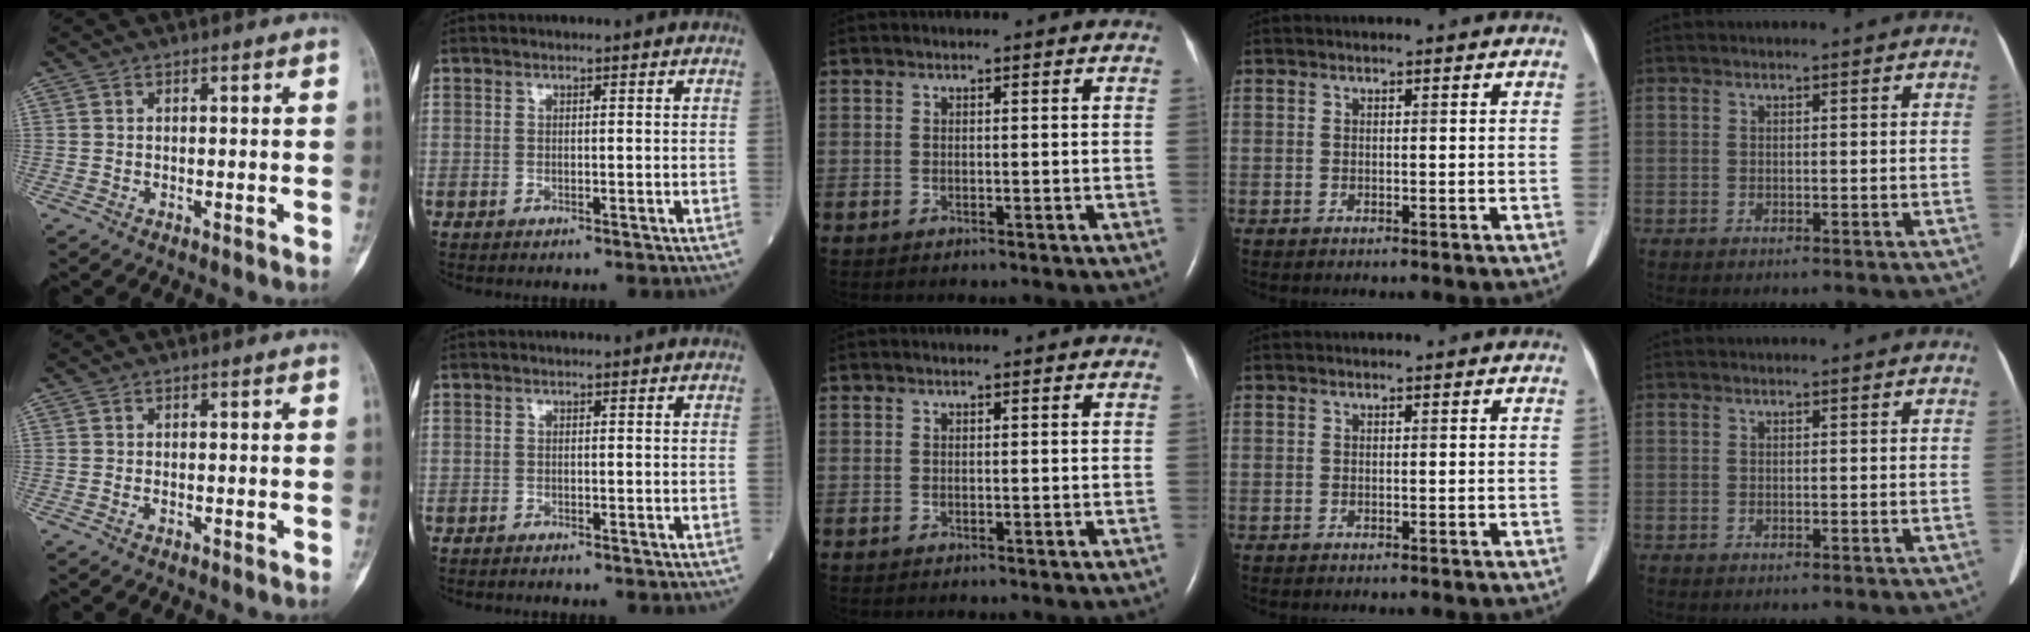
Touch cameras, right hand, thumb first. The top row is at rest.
{"thumb": {"total": 0.6, "force": [-0.2, 0.4, 0.5], "torque": [-0.011, 0.003, -0.005]}, "index": {"total": 0.8, "force": [-0.8, 0.1, 0.2], "torque": [-0.009, -0.001, -0.013]}}